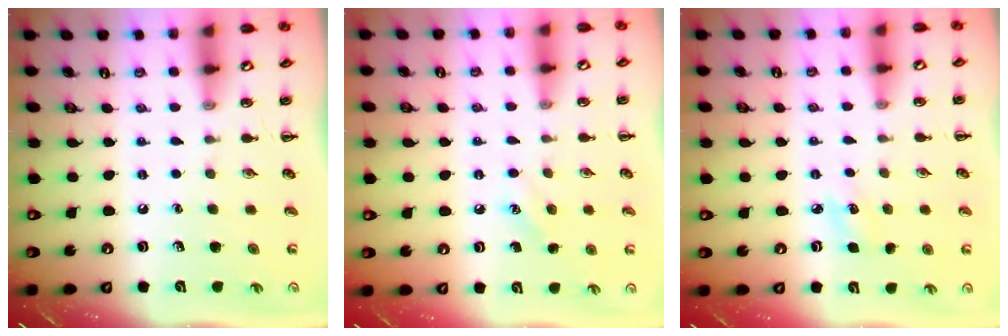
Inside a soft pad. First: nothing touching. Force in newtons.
{"total": 6.6, "press": 6.4, "slide": 1.8}
{"total": 4.4, "press": 4.2, "slide": 1.3}